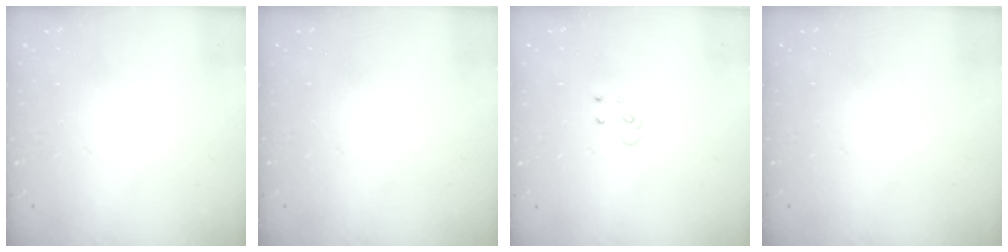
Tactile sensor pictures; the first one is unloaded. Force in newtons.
{"total": 0.0}
{"total": 4.0, "press": 4.0, "slide": 0.4}
{"total": 0.0}